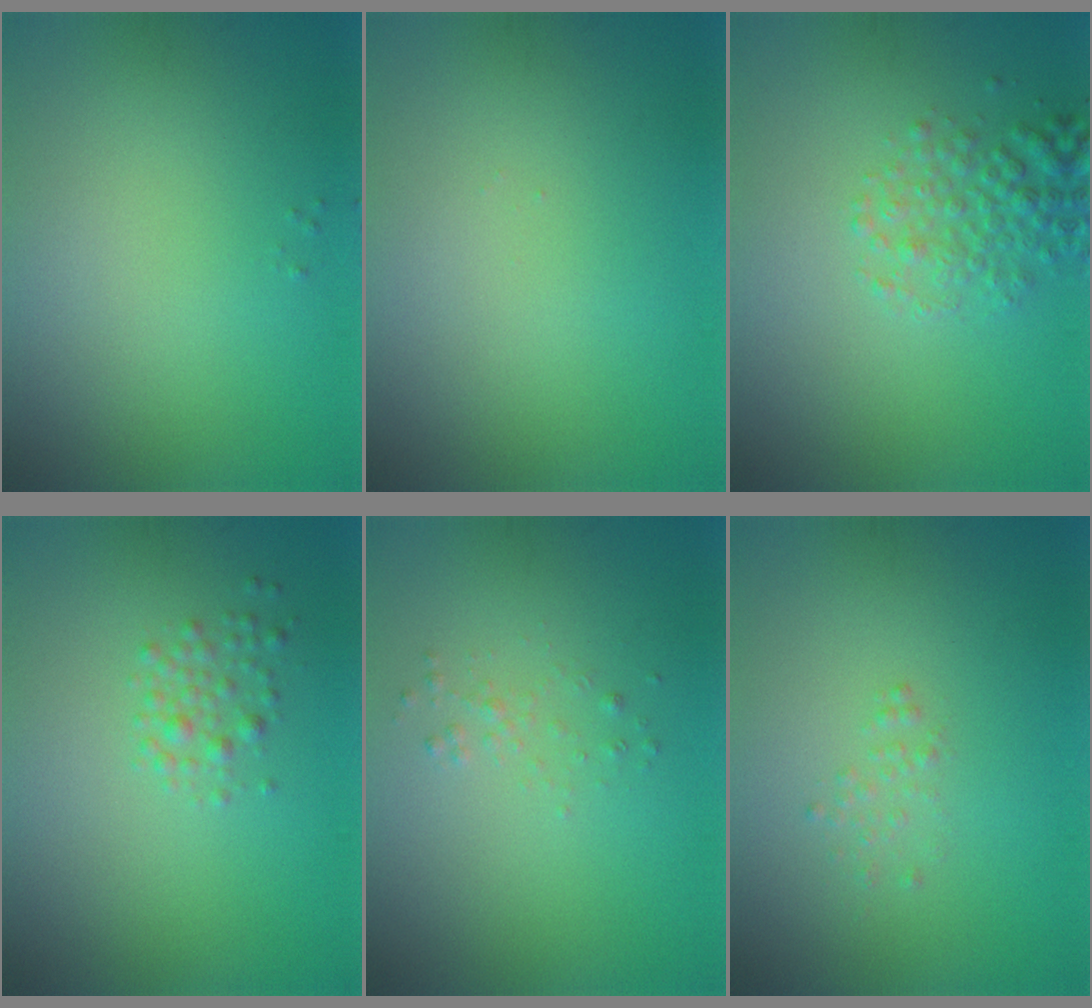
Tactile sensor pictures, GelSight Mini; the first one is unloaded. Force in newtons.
{"total": 0.0}
{"total": 2.9, "press": 2.9, "slide": 0.2}
{"total": 1.7, "press": 1.7, "slide": 0.1}
{"total": 0.9, "press": 0.9, "slide": 0.0}
{"total": 0.9, "press": 0.9, "slide": 0.0}